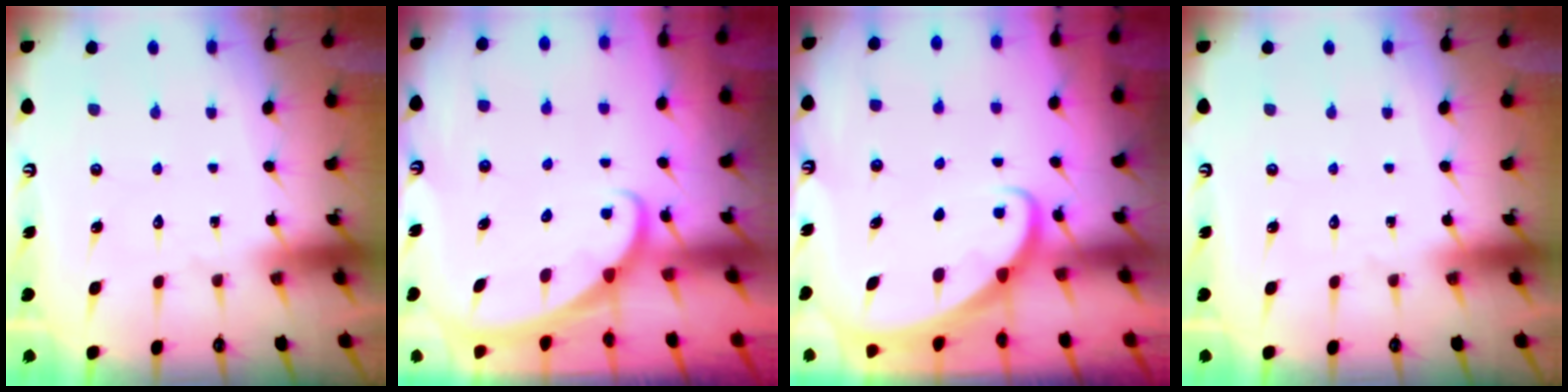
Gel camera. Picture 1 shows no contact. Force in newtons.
{"total": 1.8, "press": 1.8, "slide": 0.1}
{"total": 2.0, "press": 2.0, "slide": 0.2}
{"total": 0.0}